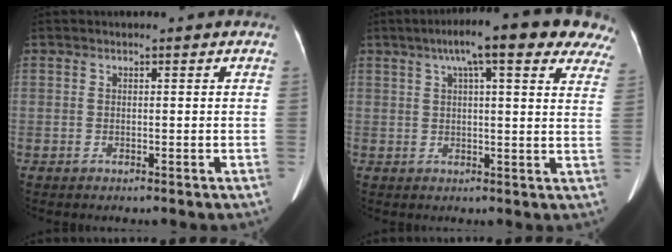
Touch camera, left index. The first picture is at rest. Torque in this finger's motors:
{"motor_torque": [1.12, -1.02, 0.72, 0.21]}